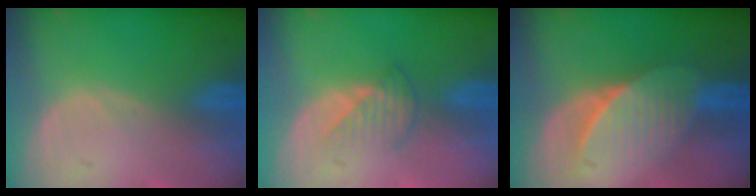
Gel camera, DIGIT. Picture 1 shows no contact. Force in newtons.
{"total": 3.2, "press": 3.1, "slide": 1.0}
{"total": 7.7, "press": 6.8, "slide": 3.5}